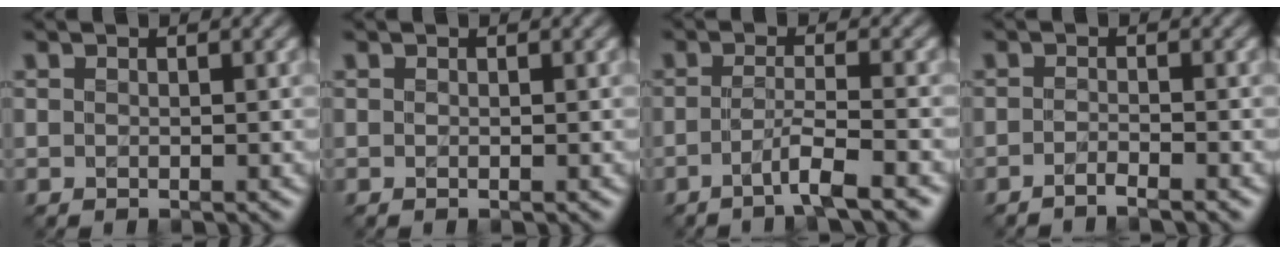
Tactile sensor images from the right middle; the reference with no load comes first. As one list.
[{"total": 0.0}, {"total": 3.3, "force": [-1.8, 0.2, 2.7], "torque": [-0.043, 0.002, -0.044]}, {"total": 1.5, "force": [-1.2, 0.1, 0.8], "torque": [-0.008, -0.003, -0.030]}]